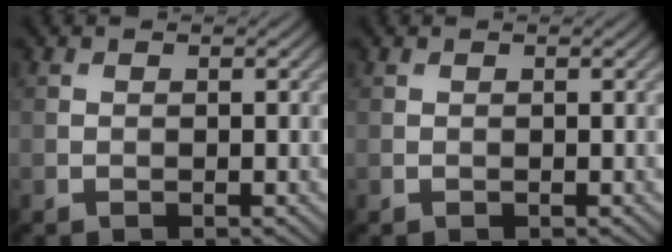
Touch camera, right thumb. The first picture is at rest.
{"total": 0.0}